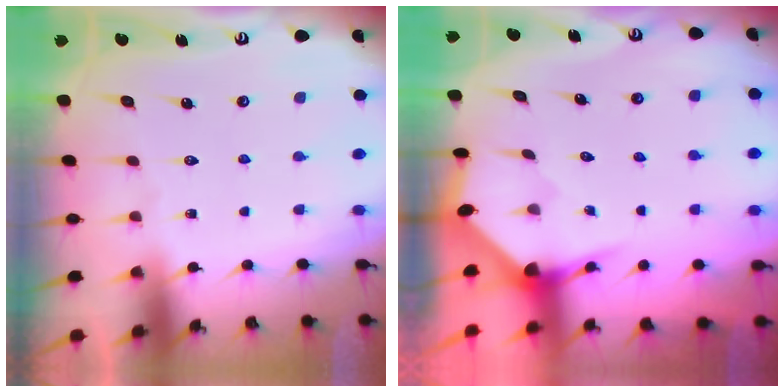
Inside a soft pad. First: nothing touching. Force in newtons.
{"total": 3.1, "press": 3.1, "slide": 0.2}